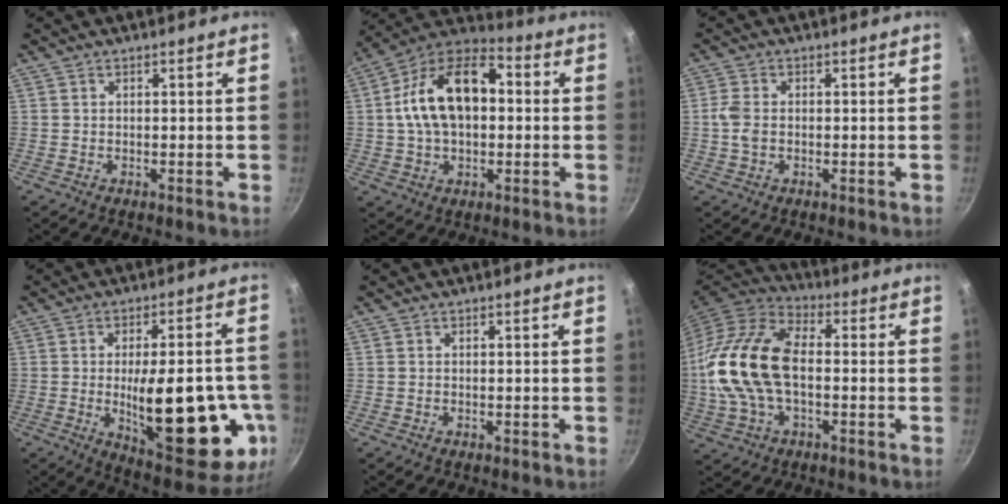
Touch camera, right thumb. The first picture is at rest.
{"total": 18.1, "force": [1.5, 11.3, 14.0], "torque": [-0.217, 0.036, 0.006]}
{"total": 6.5, "force": [-0.4, 4.3, 4.9], "torque": [-0.103, 0.003, -0.012]}
{"total": 25.3, "force": [-5.0, 9.7, 22.8], "torque": [-0.284, 0.000, -0.054]}
{"total": 0.0}
{"total": 19.5, "force": [-0.7, 11.3, 15.9], "torque": [-0.303, 0.032, -0.022]}